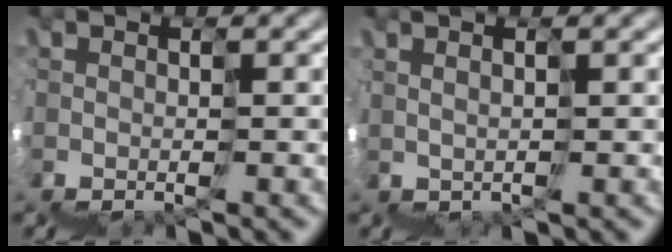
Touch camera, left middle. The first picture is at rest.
{"total": 2.4, "force": [1.9, -1.1, -1.0], "torque": [0.025, 0.031, 0.035]}